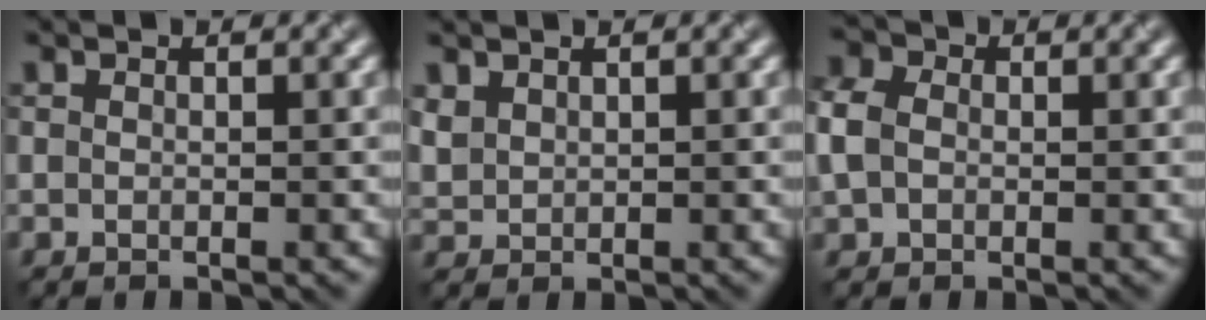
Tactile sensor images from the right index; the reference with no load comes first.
{"total": 1.6, "force": [1.1, 1.1, 0.5], "torque": [-0.019, 0.002, 0.029]}
{"total": 3.8, "force": [0.3, 3.0, 2.2], "torque": [-0.071, 0.013, -0.003]}